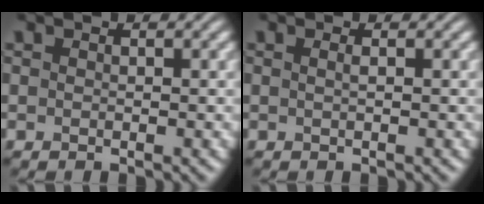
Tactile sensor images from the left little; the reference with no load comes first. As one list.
[{"total": 0.8, "force": [0.2, 0.3, 0.7], "torque": [-0.010, 0.001, -0.002]}]